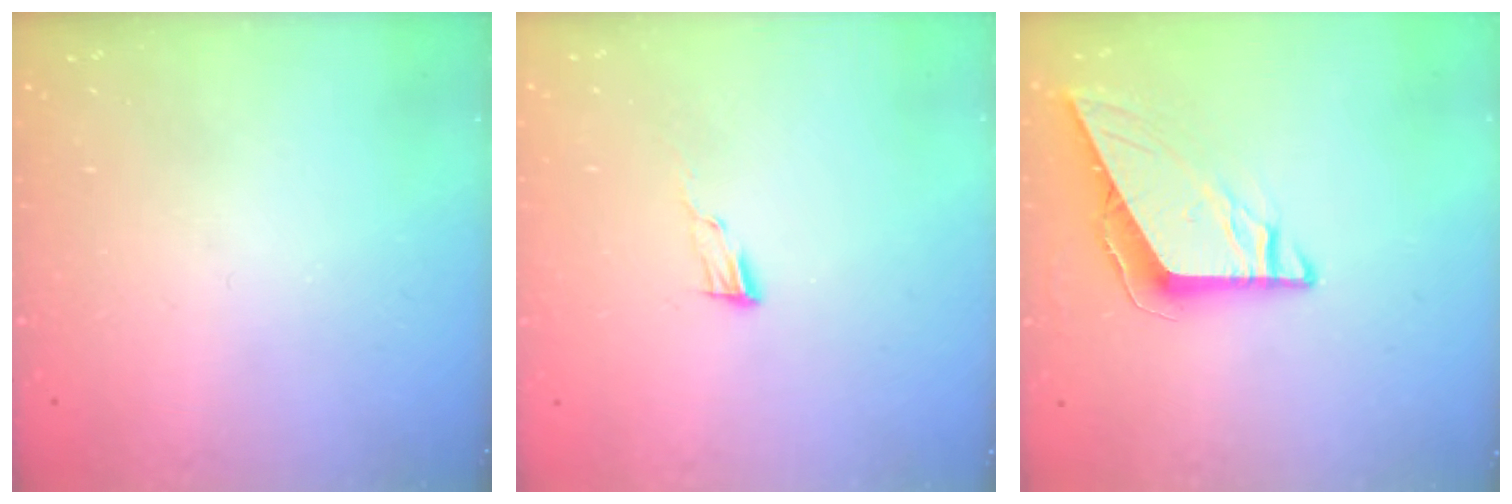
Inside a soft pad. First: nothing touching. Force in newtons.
{"total": 4.6, "press": 4.6, "slide": 0.4}
{"total": 8.1, "press": 8.1, "slide": 0.3}